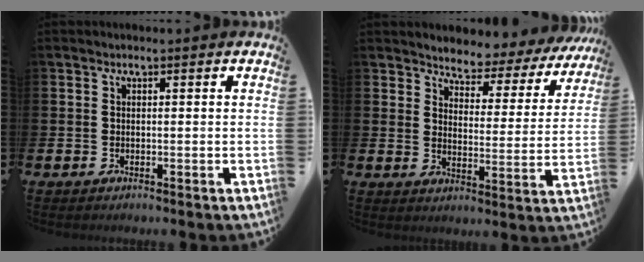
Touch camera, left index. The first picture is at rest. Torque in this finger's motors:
{"motor_torque": [1.08, -1.06, 0.26, 0.03]}